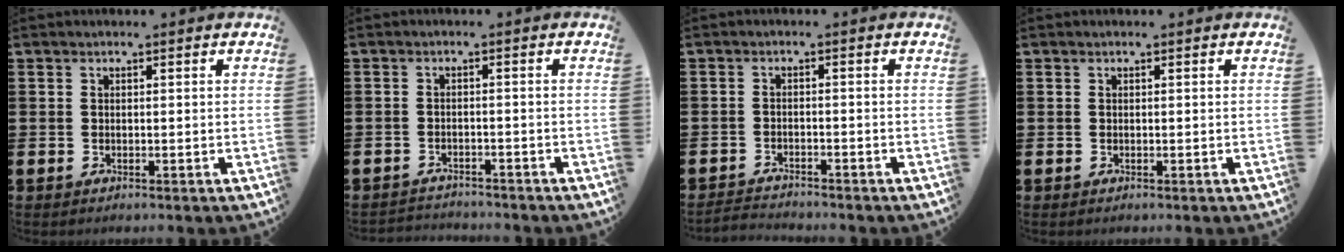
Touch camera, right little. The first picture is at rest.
{"total": 1.7, "force": [-1.7, 0.0, -0.2], "torque": [-0.001, 0.003, -0.038]}
{"total": 1.8, "force": [-1.8, 0.0, -0.1], "torque": [-0.003, 0.002, -0.040]}
{"total": 0.0}